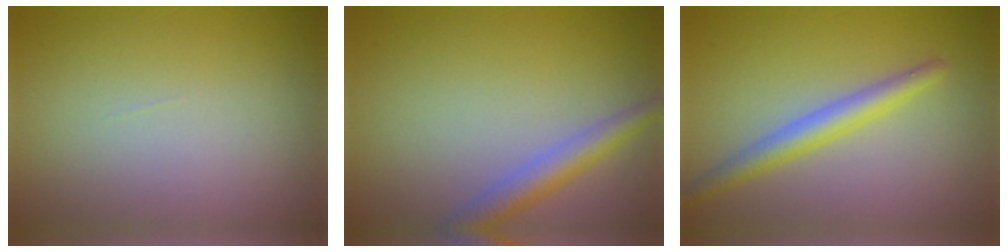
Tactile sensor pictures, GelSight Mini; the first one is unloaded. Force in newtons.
{"total": 3.2, "press": 3.2, "slide": 0.1}
{"total": 2.9, "press": 2.9, "slide": 0.1}